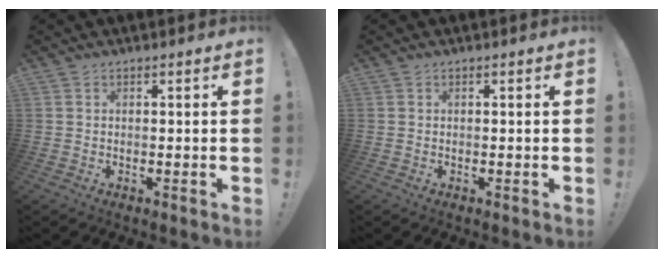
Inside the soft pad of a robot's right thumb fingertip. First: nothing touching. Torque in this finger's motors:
{"motor_torque": [-0.06, 0.13, 0.10, -0.03, 0.02]}